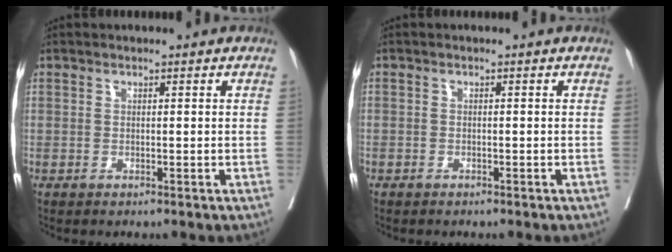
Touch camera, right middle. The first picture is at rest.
{"total": 0.9, "force": [-0.6, 0.7, -0.1], "torque": [-0.008, 0.003, -0.011]}